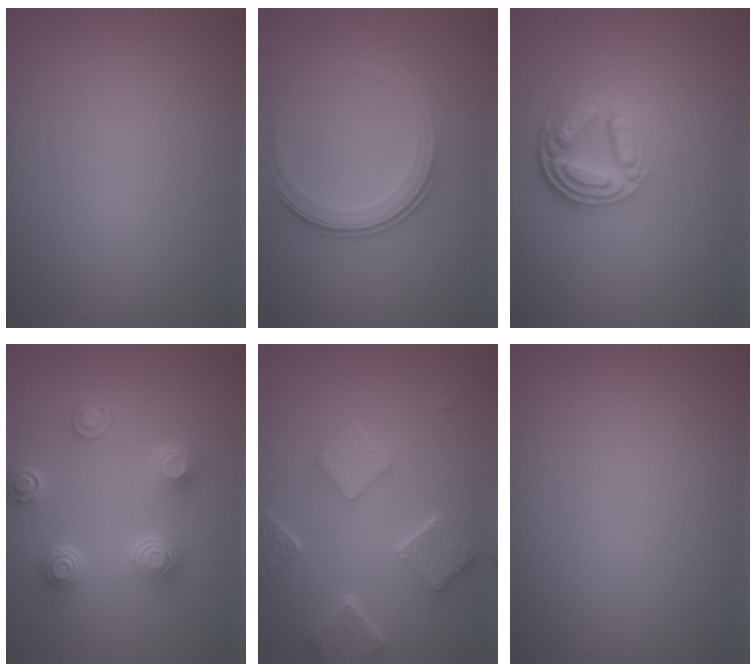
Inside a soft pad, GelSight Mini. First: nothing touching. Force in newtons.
{"total": 3.5, "press": 2.6, "slide": 2.4}
{"total": 4.8, "press": 3.6, "slide": 3.2}
{"total": 4.6, "press": 3.6, "slide": 2.9}
{"total": 5.0, "press": 3.9, "slide": 3.0}
{"total": 0.0}